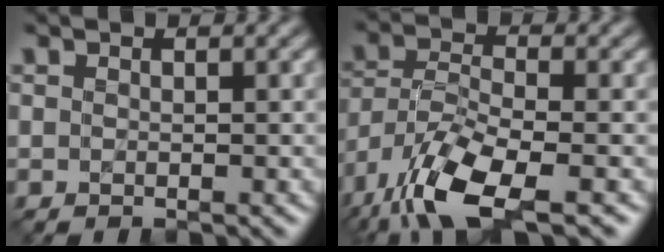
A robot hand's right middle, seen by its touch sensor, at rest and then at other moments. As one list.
[{"total": 9.5, "force": [-6.1, 3.0, 6.7], "torque": [-0.131, -0.012, -0.120]}]